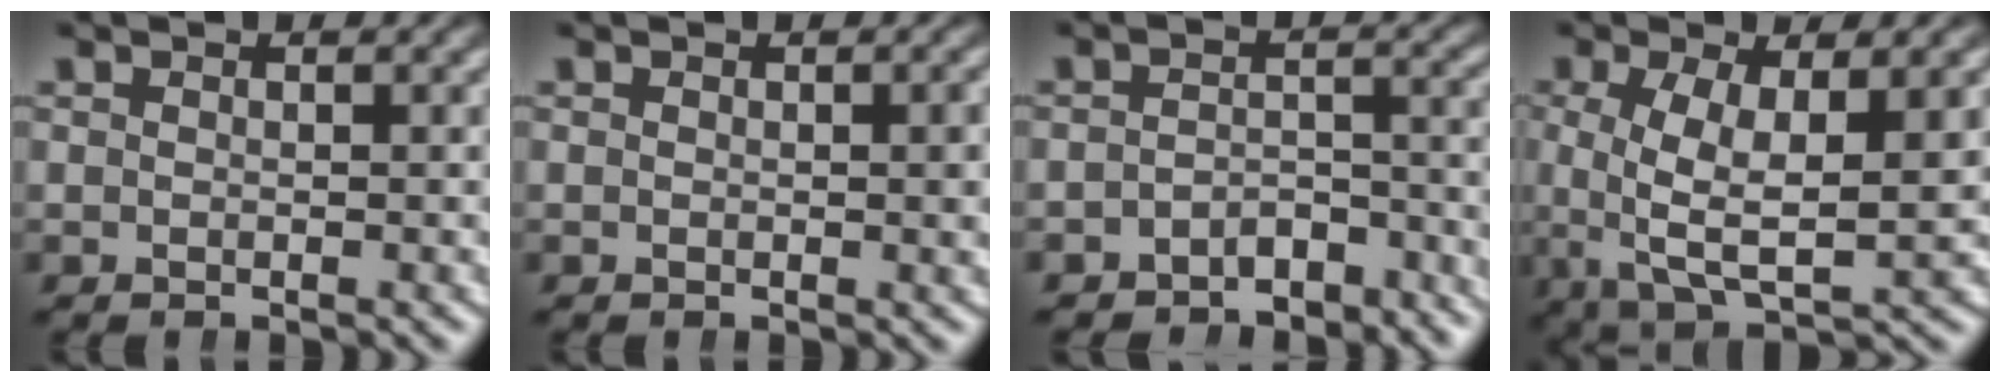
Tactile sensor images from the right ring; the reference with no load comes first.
{"total": 0.6, "force": [0.1, 0.1, 0.6], "torque": [-0.002, 0.003, -0.001]}
{"total": 4.8, "force": [-4.2, 1.9, 1.2], "torque": [-0.005, -0.015, -0.071]}
{"total": 6.2, "force": [-0.5, 3.1, 5.3], "torque": [-0.112, -0.032, 0.009]}